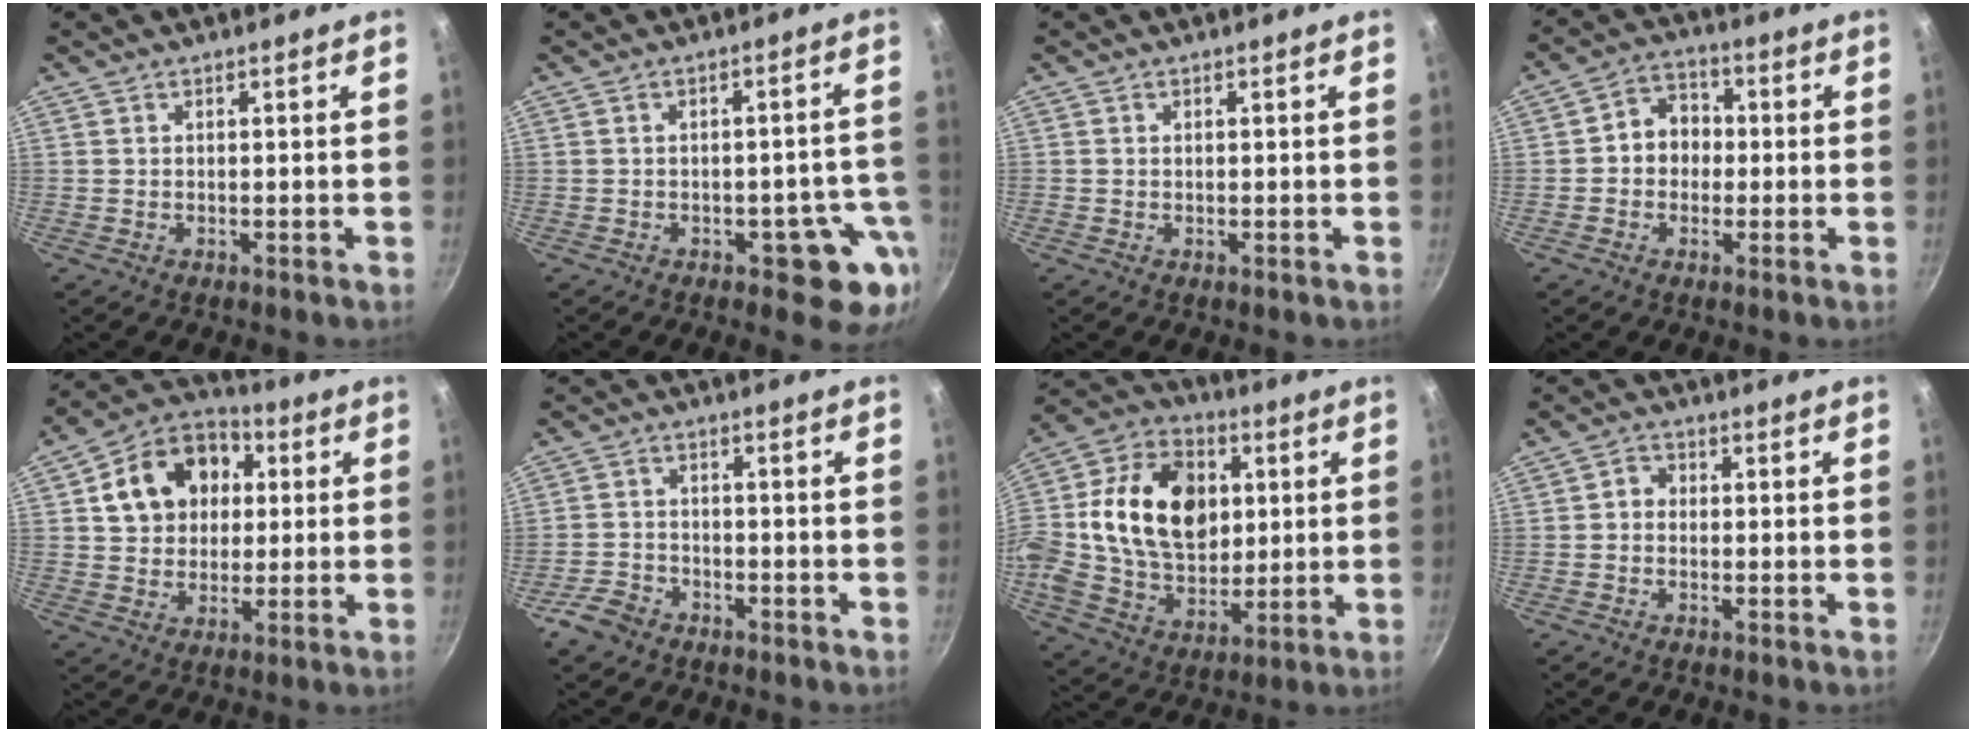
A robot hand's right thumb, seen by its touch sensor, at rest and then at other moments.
{"total": 8.5, "force": [-3.7, 4.7, 6.1], "torque": [-0.012, 0.036, -0.038]}
{"total": 0.0}
{"total": 7.0, "force": [-0.2, 6.0, 3.6], "torque": [-0.019, 0.018, -0.016]}
{"total": 15.4, "force": [3.3, 12.3, 8.6], "torque": [-0.119, 0.026, 0.044]}
{"total": 5.2, "force": [-3.5, 3.5, 1.8], "torque": [-0.032, 0.034, -0.063]}
{"total": 26.0, "force": [3.8, 18.6, 17.7], "torque": [-0.310, 0.023, 0.061]}
{"total": 2.3, "force": [-0.3, 2.0, 1.1], "torque": [-0.013, 0.010, -0.013]}